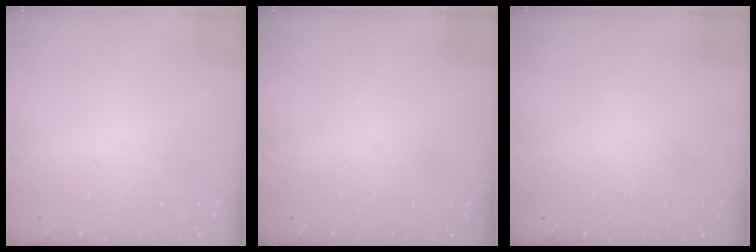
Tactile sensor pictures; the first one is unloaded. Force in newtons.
{"total": 0.0}
{"total": 0.0}